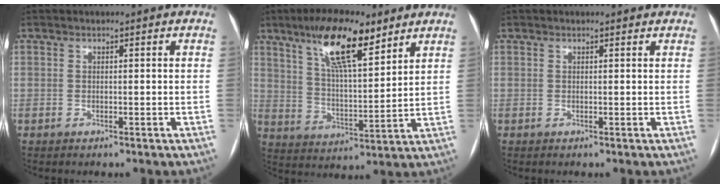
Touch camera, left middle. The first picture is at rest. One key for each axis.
{"total": 13.5, "fx": 8.7, "fy": 3.1, "fz": 9.8, "tx": -0.179, "ty": 0.010, "tz": 0.157}
{"total": 1.4, "fx": 1.3, "fy": 0.3, "fz": 0.4, "tx": -0.015, "ty": 0.008, "tz": 0.014}